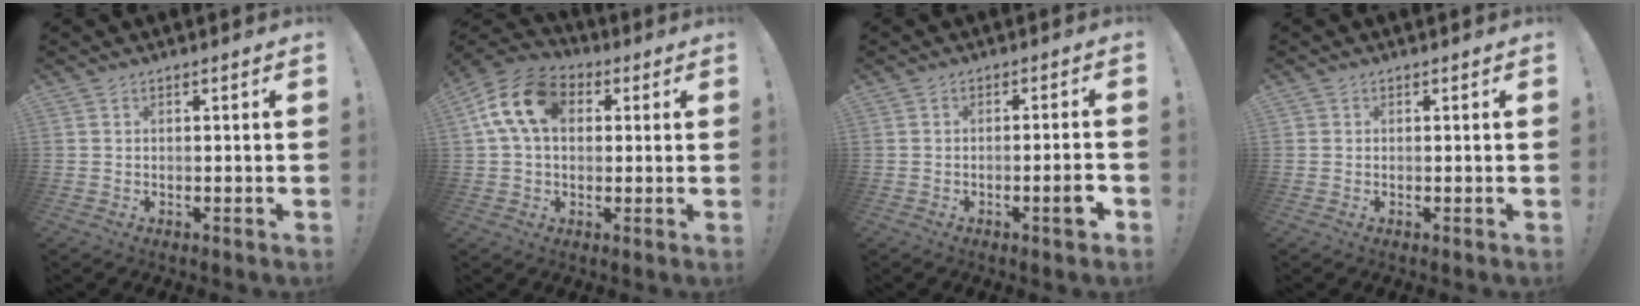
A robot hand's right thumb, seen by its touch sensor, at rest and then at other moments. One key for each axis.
{"total": 15.0, "fx": 4.0, "fy": 10.3, "fz": 10.1, "tx": -0.178, "ty": 0.008, "tz": 0.077}
{"total": 5.4, "fx": -2.2, "fy": 0.5, "fz": 4.9, "tx": -0.070, "ty": 0.003, "tz": -0.033}
{"total": 0.5, "fx": 0.1, "fy": 0.5, "fz": -0.1, "tx": 0.001, "ty": 0.001, "tz": 0.002}